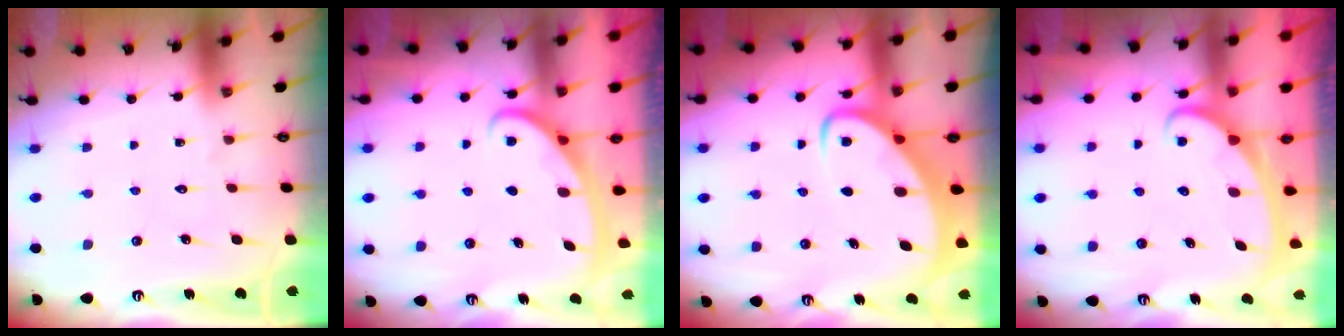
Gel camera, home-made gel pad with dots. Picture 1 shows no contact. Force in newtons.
{"total": 2.8, "press": 2.8, "slide": 0.4}
{"total": 5.3, "press": 5.2, "slide": 0.7}
{"total": 2.5, "press": 2.5, "slide": 0.3}